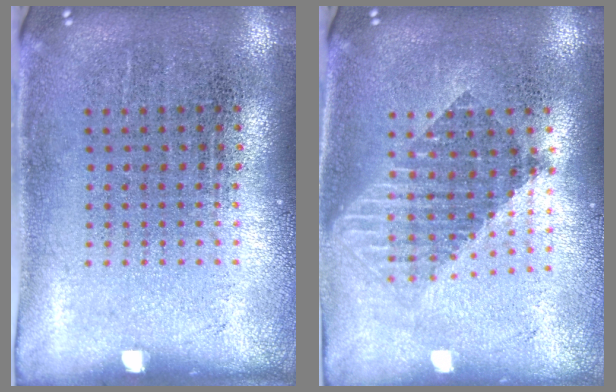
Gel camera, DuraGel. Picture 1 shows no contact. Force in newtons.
{"total": 1.7, "press": 1.4, "slide": 1.0}